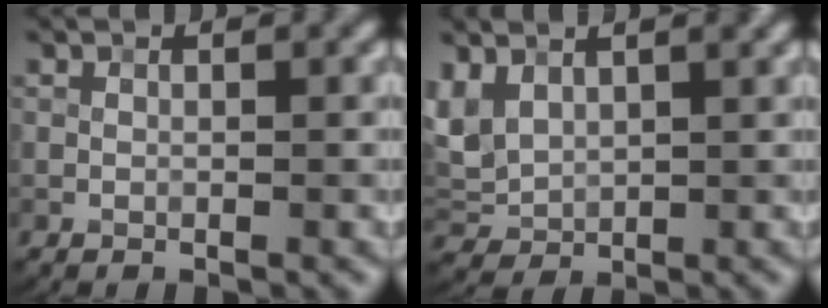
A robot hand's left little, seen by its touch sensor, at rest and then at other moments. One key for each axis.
{"total": 3.6, "fx": 1.7, "fy": 2.4, "fz": 2.1, "tx": -0.058, "ty": 0.006, "tz": 0.036}